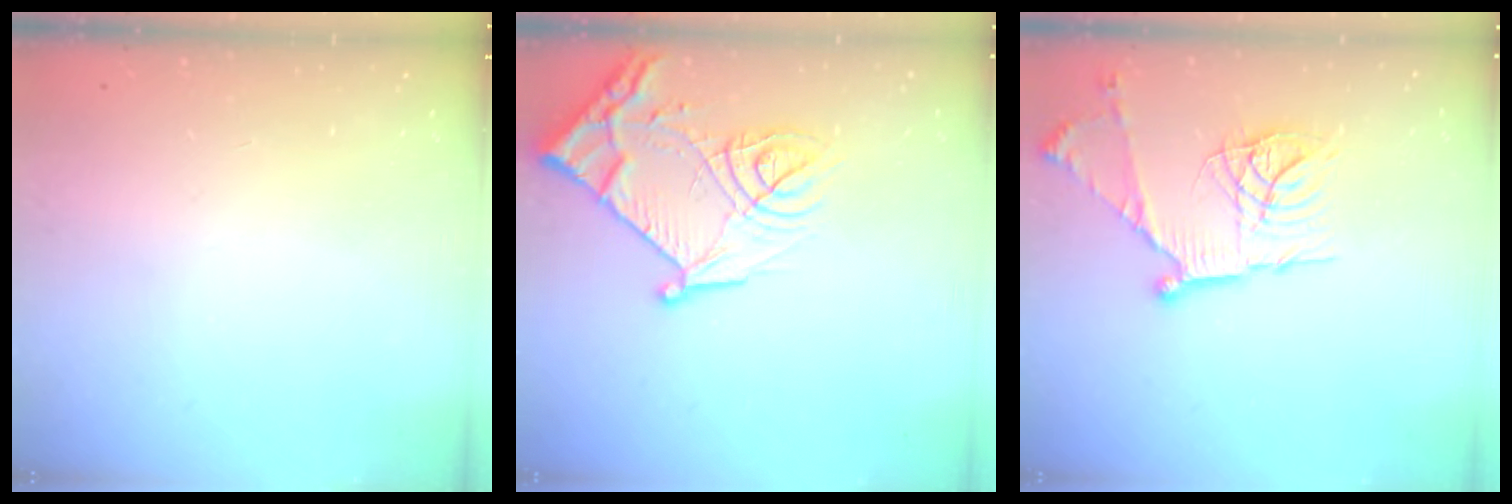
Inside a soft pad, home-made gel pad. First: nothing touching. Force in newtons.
{"total": 16.3, "press": 16.3, "slide": 1.8}
{"total": 18.9, "press": 18.8, "slide": 1.9}